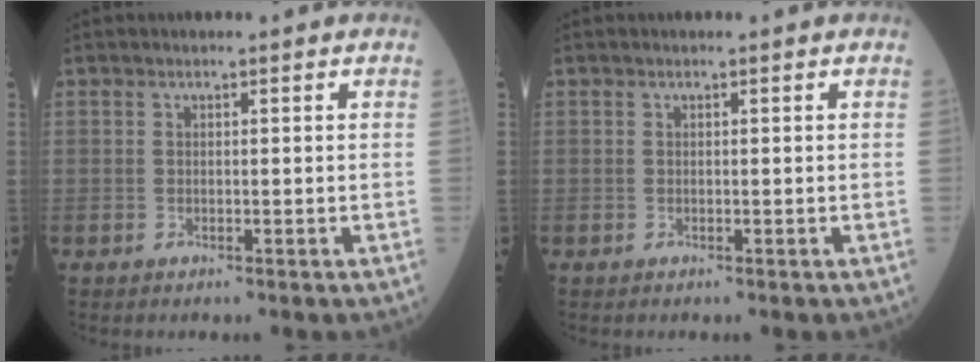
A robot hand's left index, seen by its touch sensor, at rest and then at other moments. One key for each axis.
{"total": 0.0}